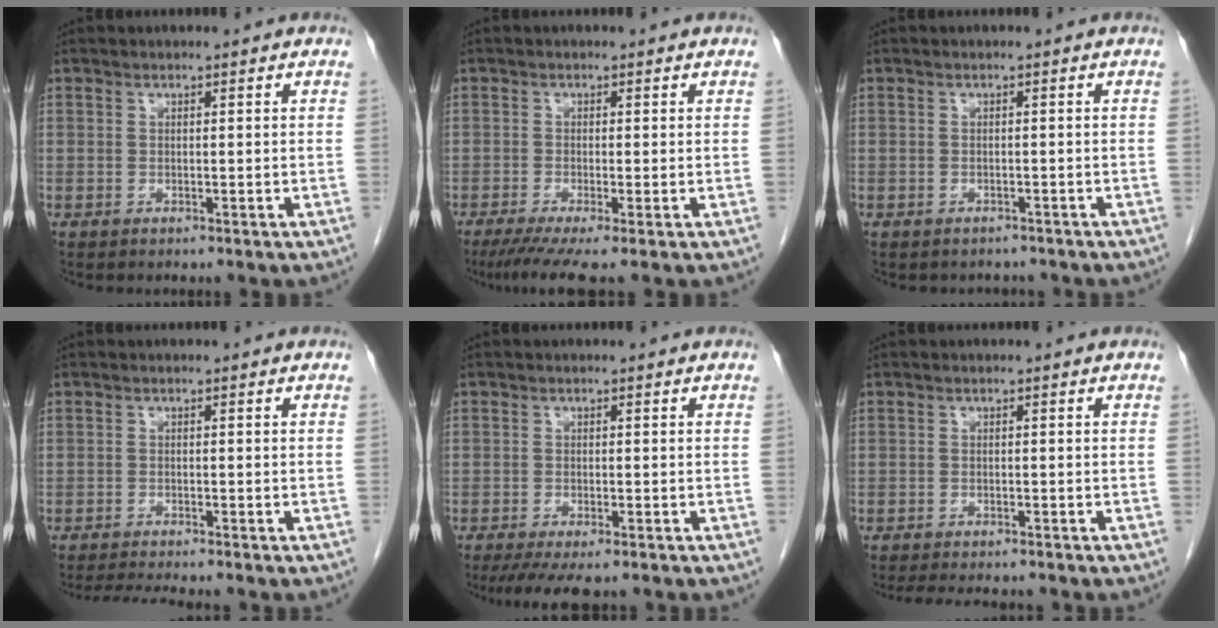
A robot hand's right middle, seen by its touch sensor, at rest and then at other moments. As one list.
[{"total": 5.3, "force": [-3.5, 0.0, 3.9], "torque": [-0.062, -0.016, -0.061]}, {"total": 2.6, "force": [-2.2, 1.2, 0.0], "torque": [-0.006, 0.001, -0.031]}, {"total": 4.4, "force": [-4.0, -0.4, 1.7], "torque": [-0.031, -0.016, -0.065]}, {"total": 6.9, "force": [-5.4, 1.5, 3.9], "torque": [-0.055, -0.013, -0.085]}, {"total": 6.4, "force": [-5.7, 1.4, 2.6], "torque": [-0.037, -0.009, -0.081]}]